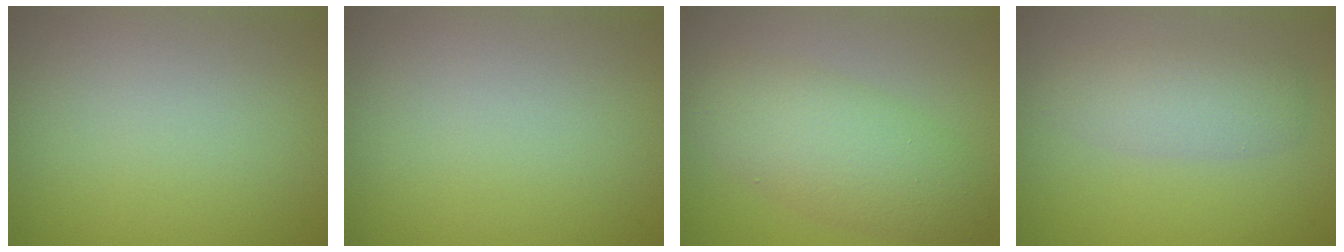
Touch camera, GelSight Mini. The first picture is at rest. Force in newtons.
{"total": 0.0}
{"total": 5.3, "press": 5.3, "slide": 0.0}
{"total": 3.0, "press": 3.0, "slide": 0.2}